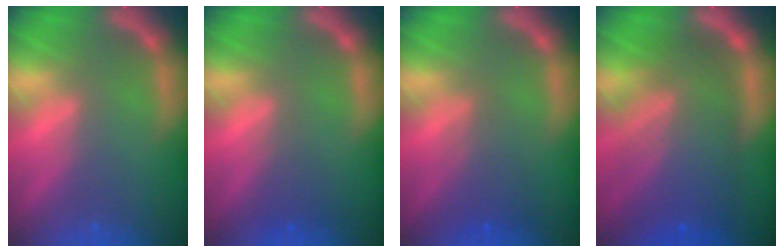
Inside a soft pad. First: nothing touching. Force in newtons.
{"total": 1.5}
{"total": 2.9}
{"total": 10.0}